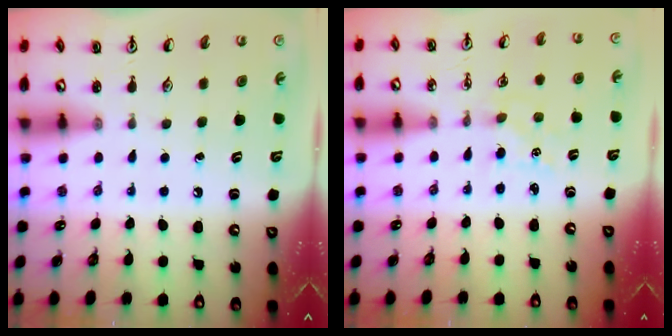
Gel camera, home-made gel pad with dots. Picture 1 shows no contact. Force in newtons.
{"total": 2.8, "press": 2.8, "slide": 0.3}